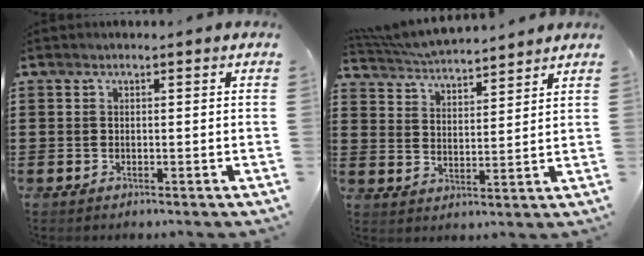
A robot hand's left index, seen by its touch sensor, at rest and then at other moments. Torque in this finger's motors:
{"motor_torque": [0.29, -0.43, 0.37, 0.12]}